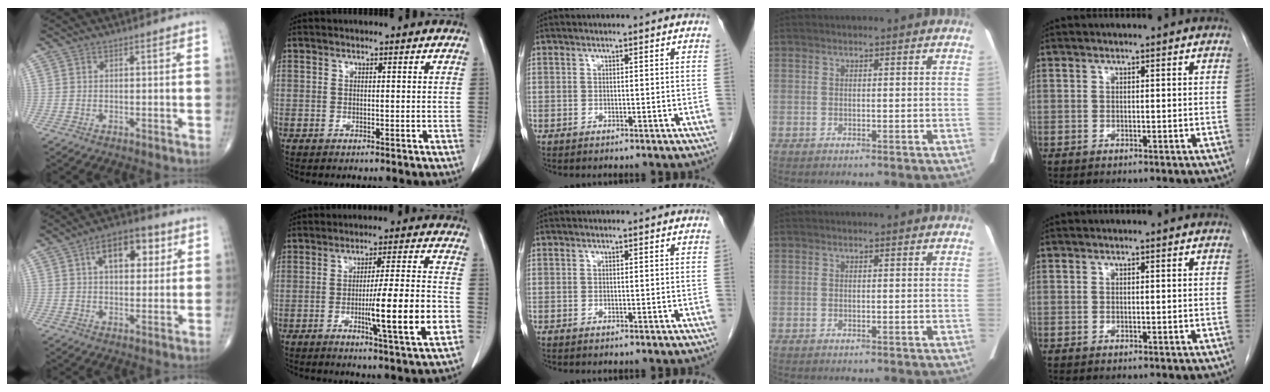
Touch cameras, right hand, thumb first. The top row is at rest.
{"thumb": {"total": 10.8, "force": [3.9, 5.9, 8.2], "torque": [-0.092, 0.006, 0.055]}, "index": {"total": 11.6, "force": [-3.0, -0.4, 11.2], "torque": [-0.174, -0.013, -0.052]}}